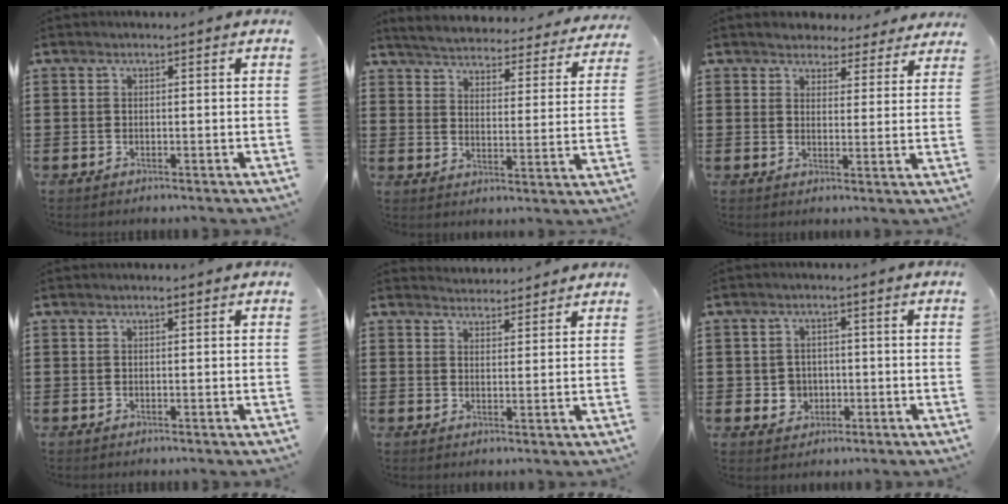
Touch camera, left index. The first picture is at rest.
{"total": 4.4, "force": [4.4, -0.2, 0.4], "torque": [-0.033, -0.038, 0.071]}
{"total": 3.7, "force": [3.6, 1.1, 0.1], "torque": [-0.018, -0.009, 0.065]}
{"total": 0.0}
{"total": 2.8, "force": [2.7, 0.2, -0.2], "torque": [-0.004, -0.008, 0.052]}
{"total": 3.4, "force": [-0.6, 3.2, 1.0], "torque": [-0.031, 0.005, -0.014]}